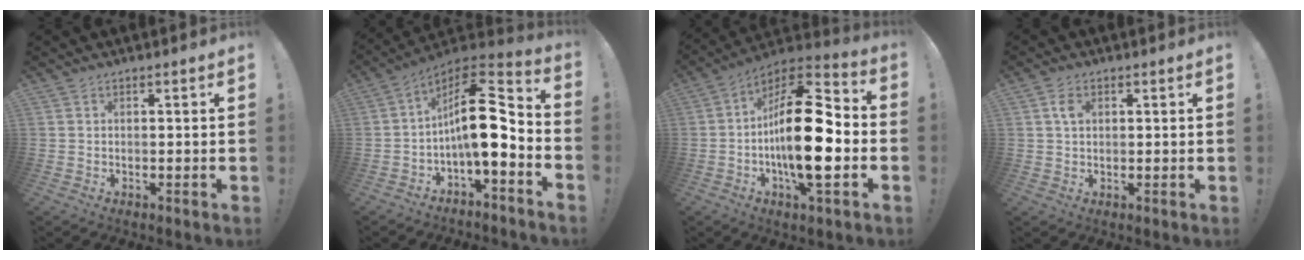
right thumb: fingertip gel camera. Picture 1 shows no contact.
{"total": 16.4, "force": [-0.6, 6.6, 15.0], "torque": [-0.228, 0.001, -0.008]}
{"total": 22.7, "force": [-3.0, 8.0, 21.0], "torque": [-0.371, 0.009, -0.054]}
{"total": 3.4, "force": [1.1, 2.2, 2.3], "torque": [-0.035, 0.002, 0.017]}